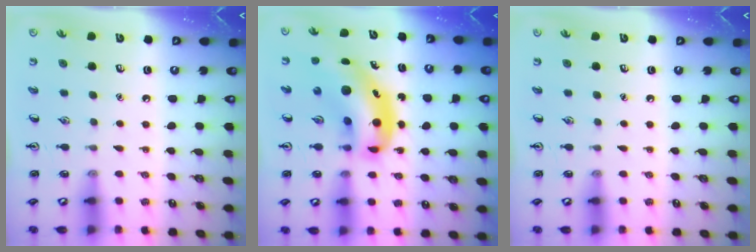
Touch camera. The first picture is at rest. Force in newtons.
{"total": 13.3, "press": 12.8, "slide": 3.9}
{"total": 0.0}